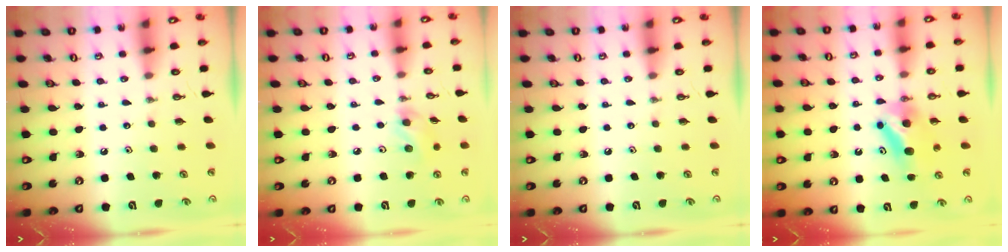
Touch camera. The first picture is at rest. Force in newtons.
{"total": 5.8, "press": 5.7, "slide": 1.0}
{"total": 0.0}
{"total": 7.1, "press": 6.2, "slide": 3.5}